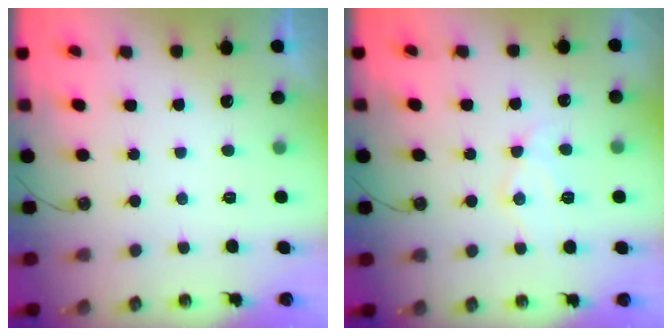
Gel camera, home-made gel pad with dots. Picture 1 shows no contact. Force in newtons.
{"total": 11.0, "press": 11.0, "slide": 0.8}